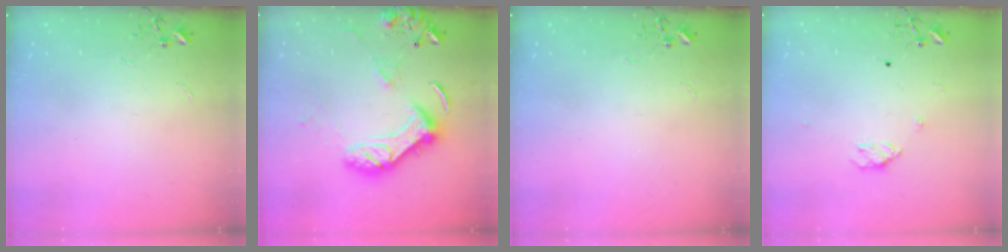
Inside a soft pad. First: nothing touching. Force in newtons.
{"total": 15.2, "press": 15.1, "slide": 2.4}
{"total": 0.0}
{"total": 6.9, "press": 6.9, "slide": 0.7}